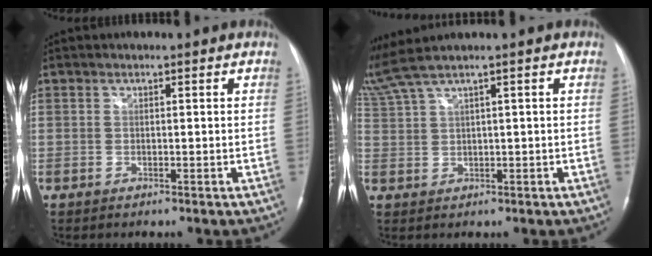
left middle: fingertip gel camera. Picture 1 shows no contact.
{"total": 4.9, "force": [3.5, -0.8, 3.3], "torque": [-0.089, 0.027, 0.083]}